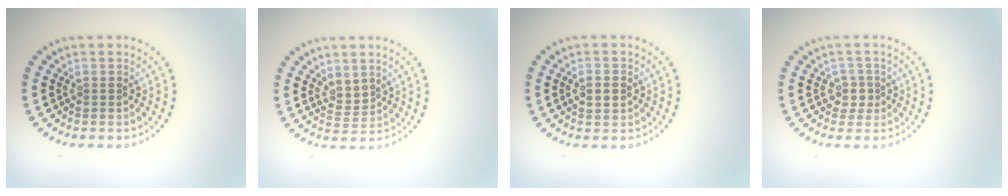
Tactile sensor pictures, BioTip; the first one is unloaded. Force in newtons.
{"total": 1.6, "press": 1.4, "slide": 0.9}
{"total": 2.6, "press": 2.6, "slide": 0.1}
{"total": 1.6, "press": 1.3, "slide": 1.0}